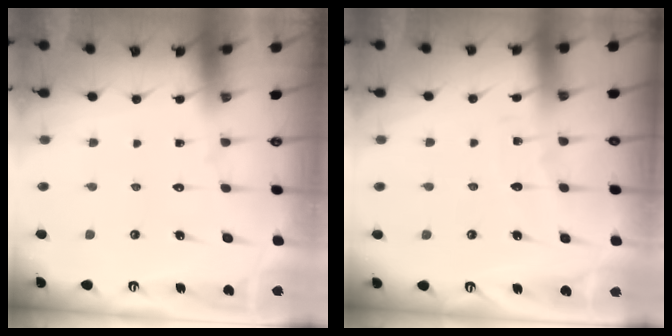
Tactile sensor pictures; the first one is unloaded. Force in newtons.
{"total": 2.5, "press": 2.5, "slide": 0.2}